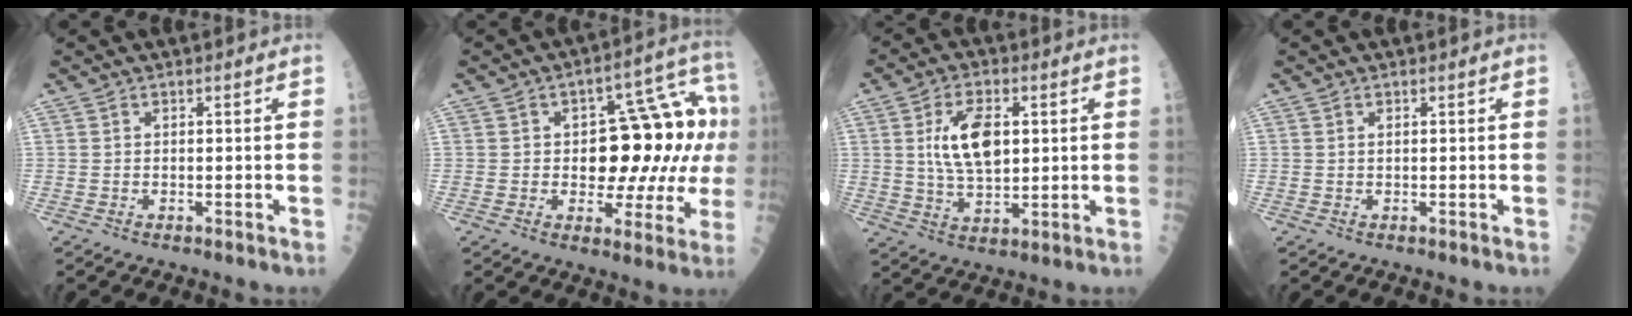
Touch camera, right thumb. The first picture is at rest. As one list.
[{"total": 17.8, "force": [0.9, 9.4, 15.1], "torque": [-0.154, 0.038, 0.017]}, {"total": 10.7, "force": [2.1, 5.4, 9.0], "torque": [-0.151, -0.006, 0.041]}, {"total": 0.0}]